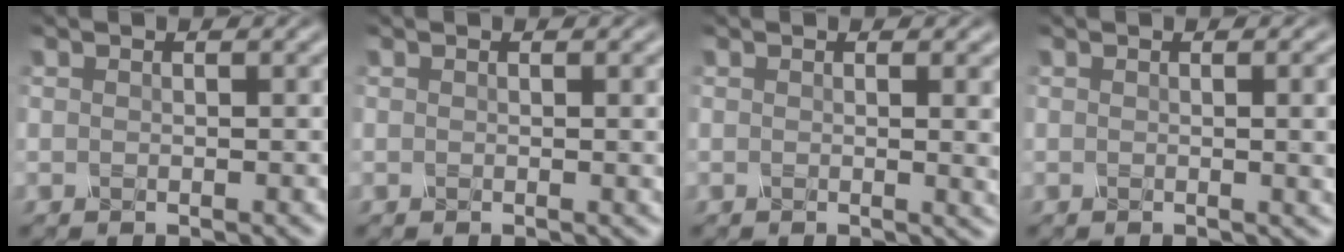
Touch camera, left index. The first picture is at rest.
{"total": 1.6, "force": [0.2, 0.6, 1.5], "torque": [-0.010, 0.003, 0.000]}
{"total": 3.3, "force": [0.4, 1.2, 3.0], "torque": [-0.023, 0.001, 0.004]}
{"total": 4.9, "force": [0.3, 2.0, 4.5], "torque": [-0.026, 0.008, 0.004]}